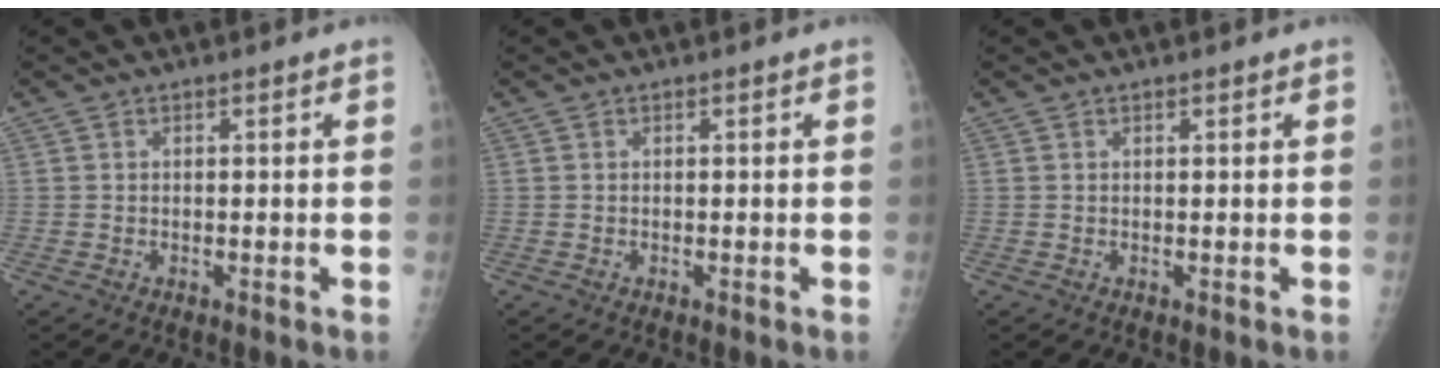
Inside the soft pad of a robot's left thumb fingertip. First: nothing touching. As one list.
[{"total": 0.0}, {"total": 0.5, "force": [0.4, 0.2, 0.3], "torque": [-0.005, -0.002, 0.006]}]